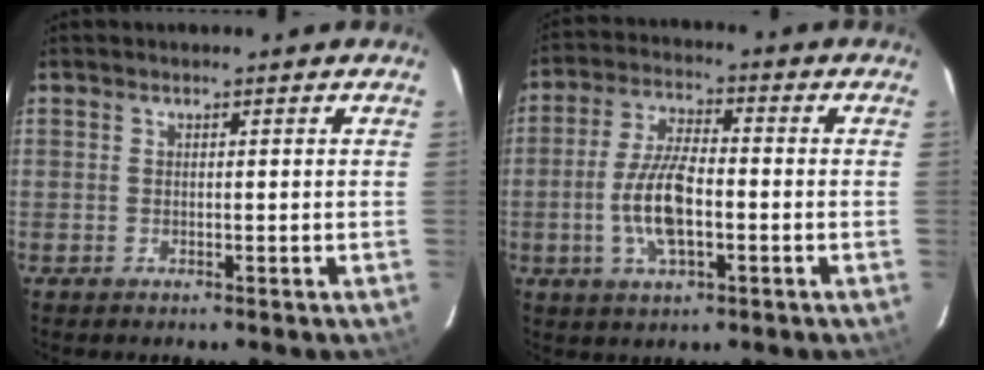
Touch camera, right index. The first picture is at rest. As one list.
[{"total": 10.2, "force": [-2.3, 3.9, 9.1], "torque": [-0.188, 0.002, -0.043]}]